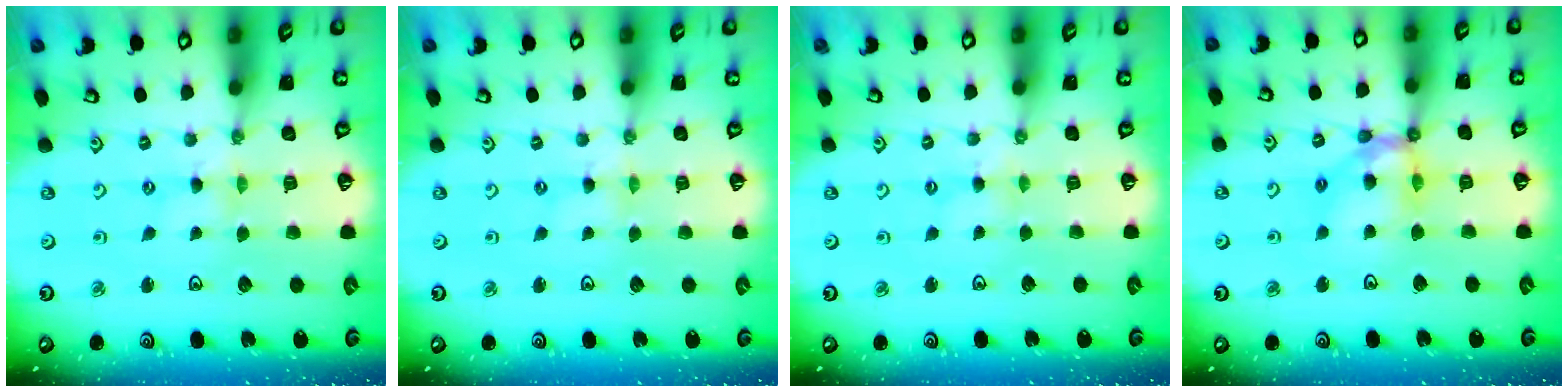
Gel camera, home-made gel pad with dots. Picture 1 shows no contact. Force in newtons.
{"total": 0.0}
{"total": 1.8, "press": 1.8, "slide": 0.4}
{"total": 11.5, "press": 11.5, "slide": 1.1}